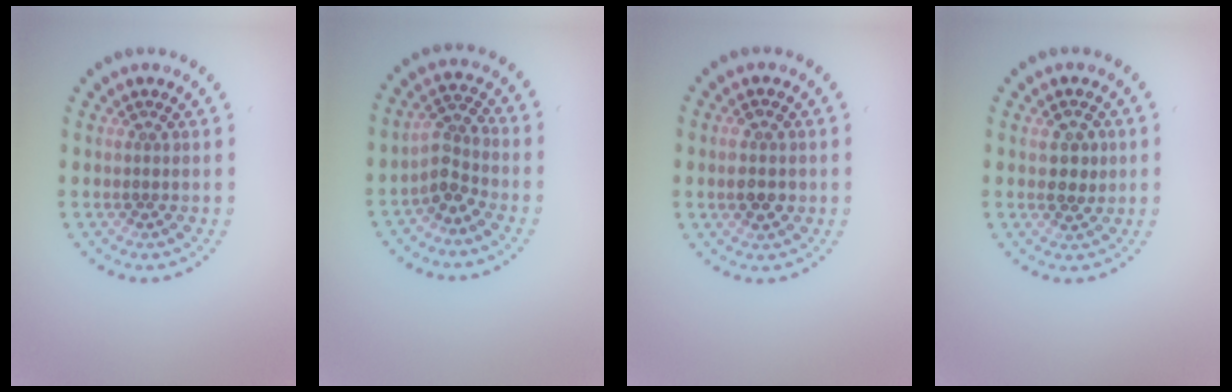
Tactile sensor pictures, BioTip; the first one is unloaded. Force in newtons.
{"total": 2.7, "press": 2.1, "slide": 1.7}
{"total": 3.0, "press": 3.0, "slide": 0.2}
{"total": 2.3, "press": 2.2, "slide": 0.3}